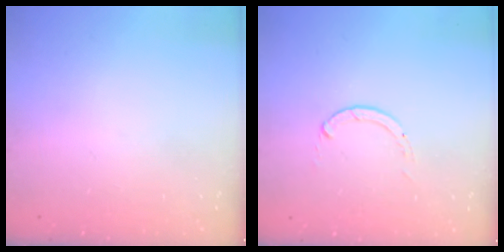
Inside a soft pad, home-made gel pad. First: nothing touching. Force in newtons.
{"total": 0.0}